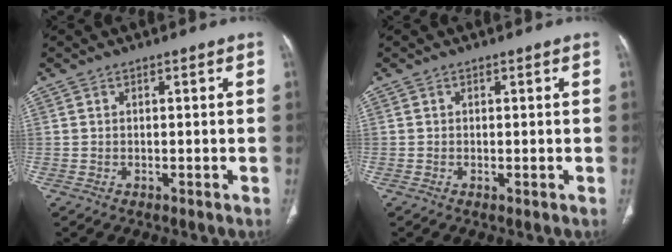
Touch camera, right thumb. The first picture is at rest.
{"total": 0.0}